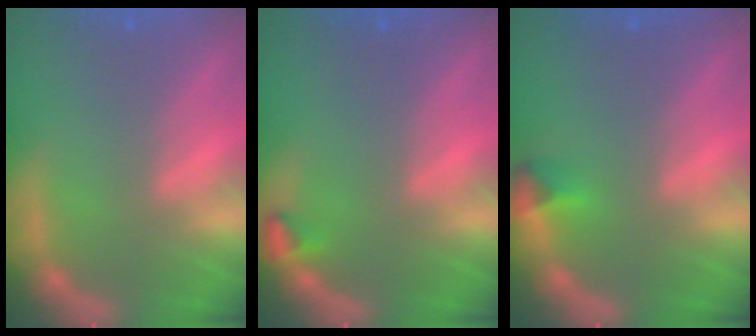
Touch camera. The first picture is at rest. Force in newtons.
{"total": 0.9}
{"total": 1.4}